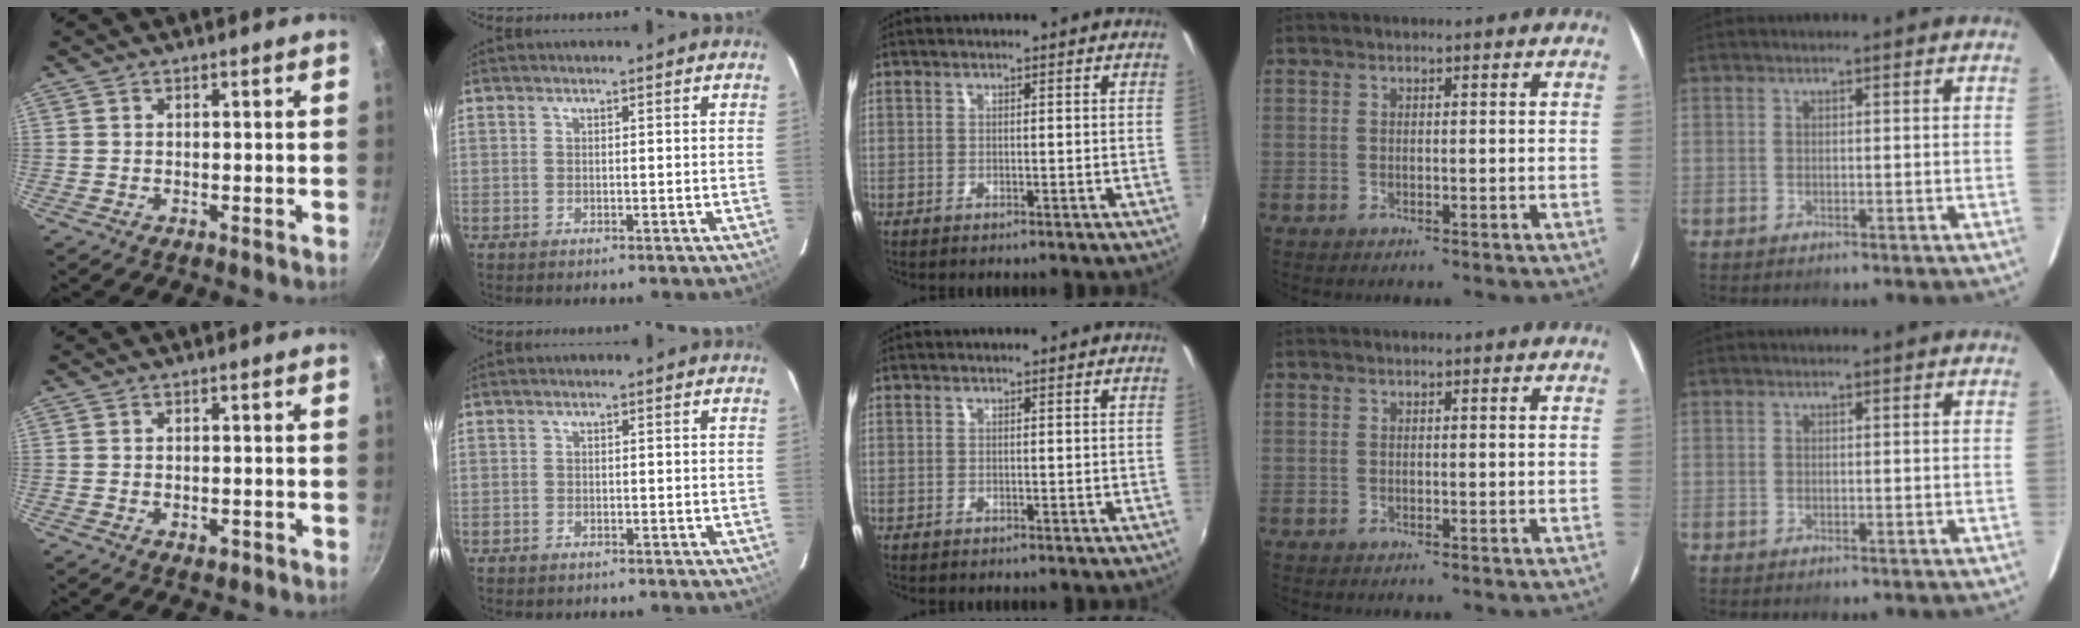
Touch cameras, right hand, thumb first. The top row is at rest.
{"thumb": {"total": 1.8, "force": [-0.7, 1.0, 1.3], "torque": [-0.018, 0.000, -0.011]}, "index": {"total": 1.0, "force": [-0.7, 0.7, 0.1], "torque": [-0.005, 0.003, -0.010]}}